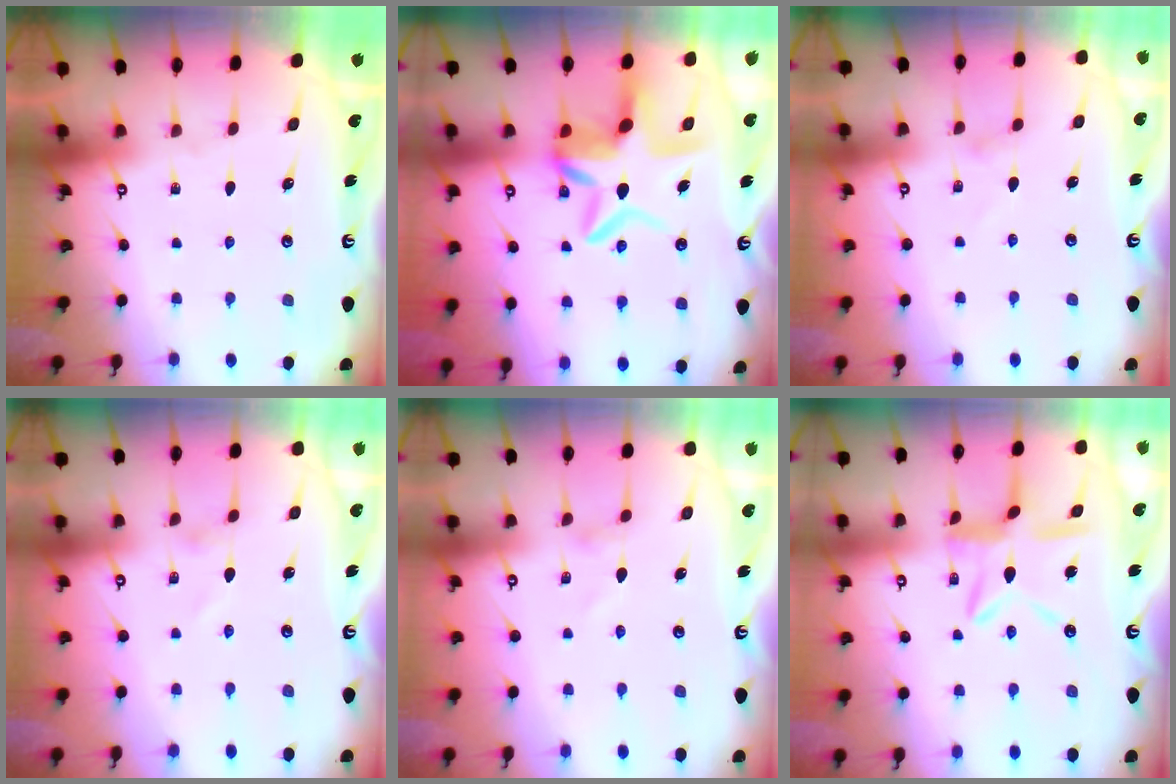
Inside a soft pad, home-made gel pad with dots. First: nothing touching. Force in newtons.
{"total": 10.3, "press": 10.0, "slide": 2.4}
{"total": 0.0}
{"total": 0.5, "press": 0.5, "slide": 0.1}
{"total": 0.6, "press": 0.6, "slide": 0.1}
{"total": 11.0, "press": 10.9, "slide": 1.0}